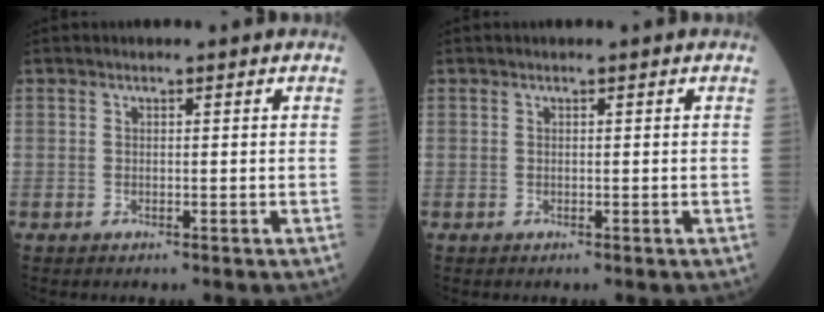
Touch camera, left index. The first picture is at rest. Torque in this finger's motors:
{"motor_torque": [0.03, 0.03, 0.00, 0.01]}